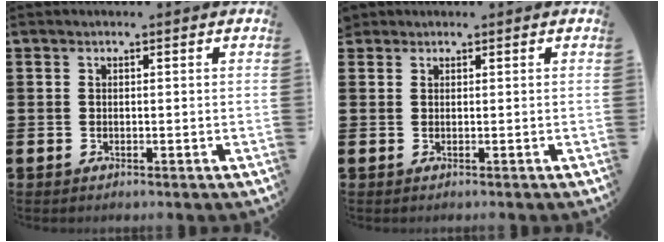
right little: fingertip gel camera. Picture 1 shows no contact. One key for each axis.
{"total": 0.7, "fx": 0.6, "fy": 0.3, "fz": -0.1, "tx": 0.009, "ty": 0.001, "tz": 0.010}